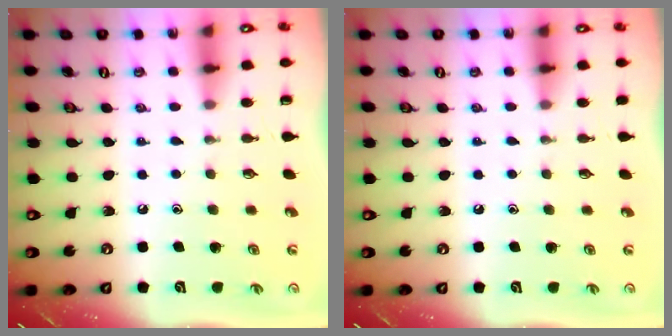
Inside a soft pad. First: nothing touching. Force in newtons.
{"total": 0.0}